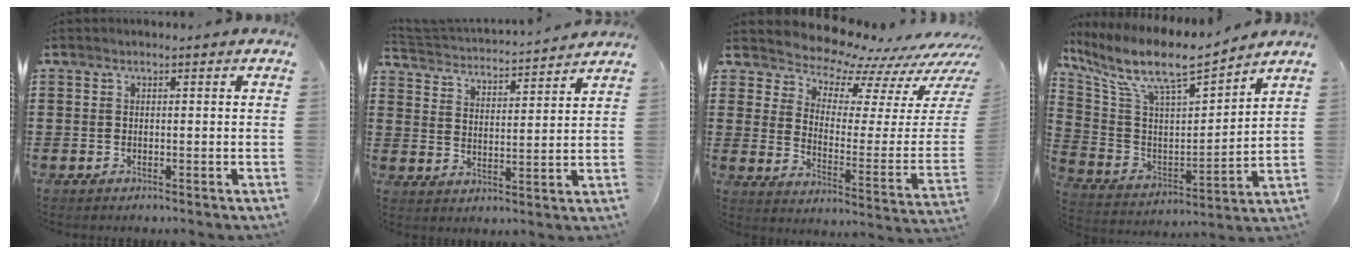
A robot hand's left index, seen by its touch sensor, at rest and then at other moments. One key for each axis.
{"total": 3.3, "fx": 3.3, "fy": -0.2, "fz": 0.0, "tx": -0.023, "ty": -0.030, "tz": 0.051}
{"total": 6.7, "fx": 6.6, "fy": 1.0, "fz": 0.4, "tx": -0.037, "ty": -0.082, "tz": 0.110}
{"total": 10.0, "fx": 7.9, "fy": 2.2, "fz": 5.7, "tx": -0.146, "ty": -0.048, "tz": 0.132}